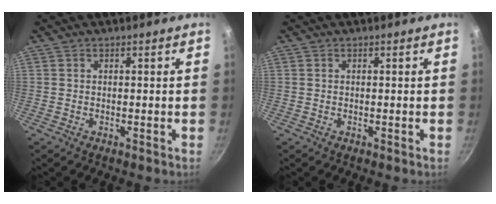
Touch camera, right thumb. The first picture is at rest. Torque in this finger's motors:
{"motor_torque": [0.00, 0.00, 0.07, 0.08, 0.00]}